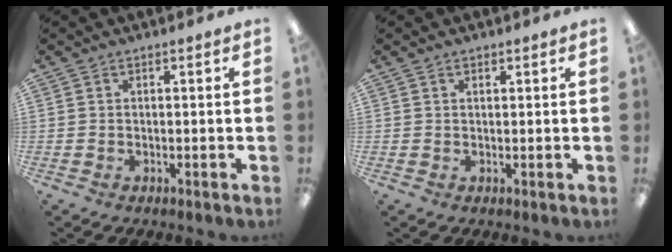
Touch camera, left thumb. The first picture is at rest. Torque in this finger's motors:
{"motor_torque": [0.10, -0.05, 0.03, -0.08, 0.01]}